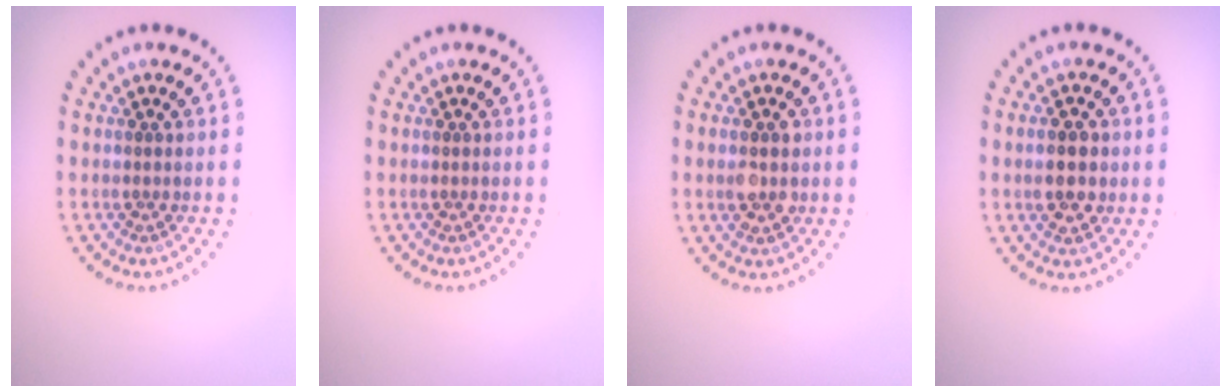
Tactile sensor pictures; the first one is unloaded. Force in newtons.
{"total": 0.0}
{"total": 2.1, "press": 2.1, "slide": 0.2}
{"total": 3.7, "press": 3.7, "slide": 0.1}